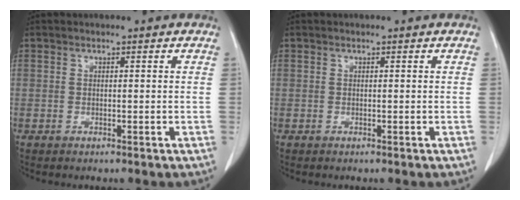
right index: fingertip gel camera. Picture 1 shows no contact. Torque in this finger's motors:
{"motor_torque": [0.00, 0.00, 0.00, 0.00]}